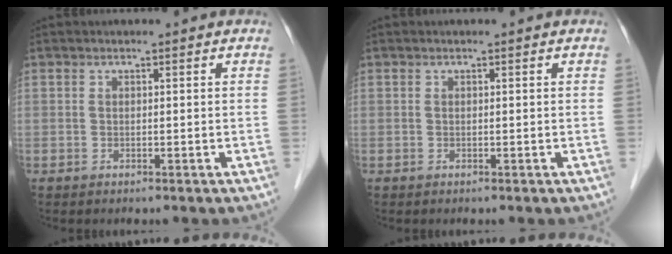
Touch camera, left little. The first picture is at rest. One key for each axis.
{"total": 0.0}